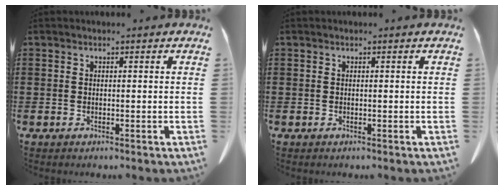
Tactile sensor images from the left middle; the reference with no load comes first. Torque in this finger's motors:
{"motor_torque": [0.00, 0.00, 0.00, 0.00]}